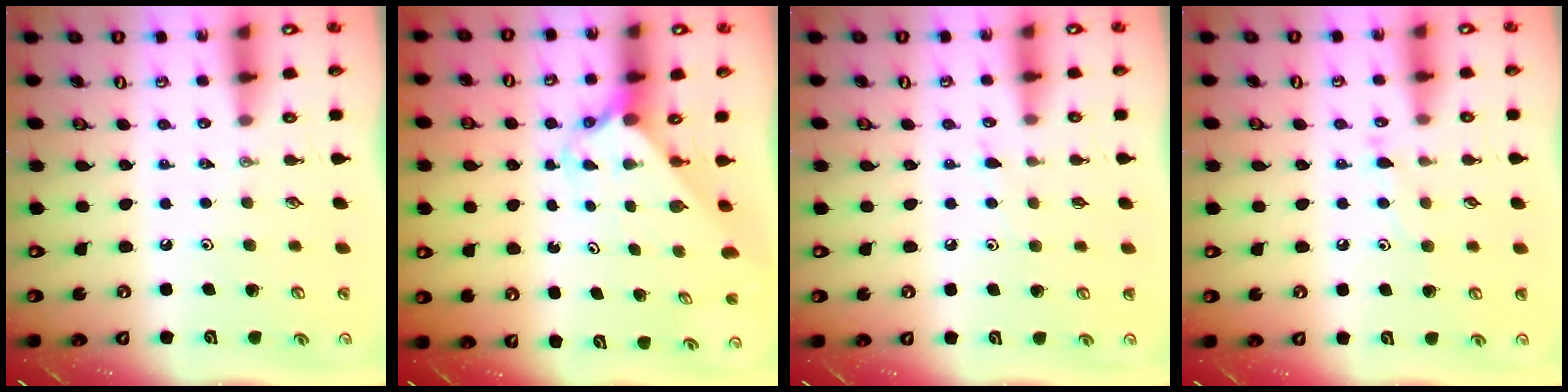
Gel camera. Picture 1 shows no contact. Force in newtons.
{"total": 2.4, "press": 2.4, "slide": 0.2}
{"total": 5.7, "press": 5.7, "slide": 0.6}
{"total": 6.6, "press": 6.6, "slide": 0.5}